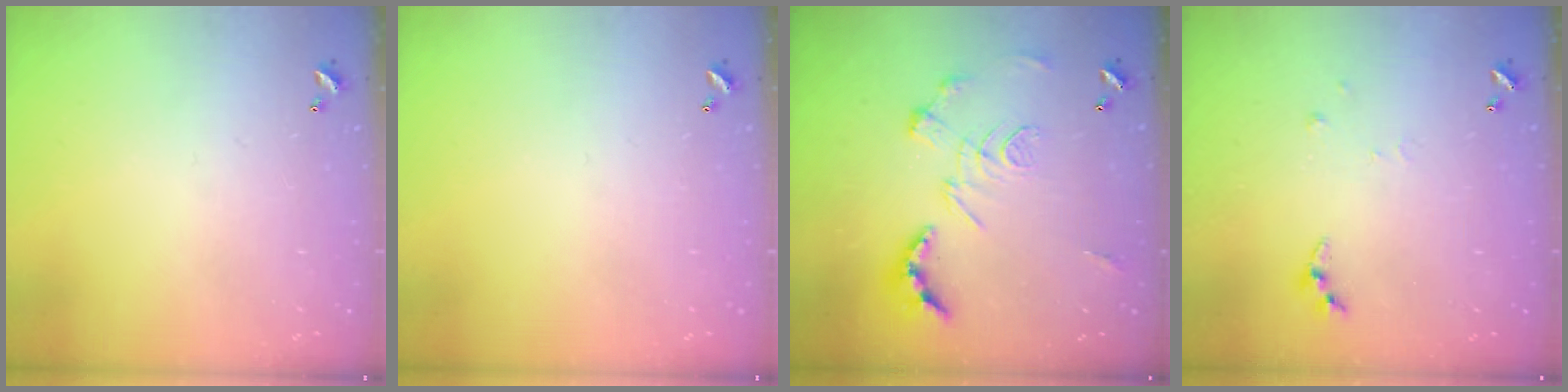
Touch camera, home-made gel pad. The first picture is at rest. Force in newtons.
{"total": 0.0}
{"total": 2.9, "press": 2.3, "slide": 1.7}
{"total": 4.9, "press": 4.9, "slide": 0.4}